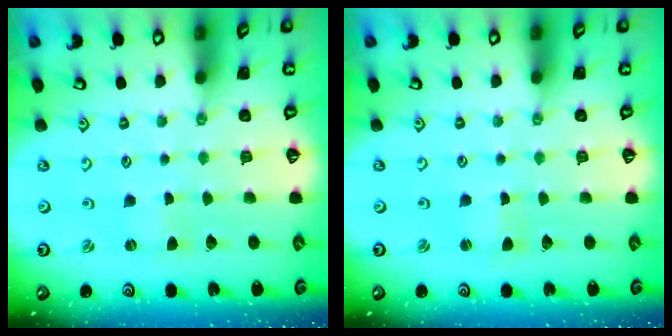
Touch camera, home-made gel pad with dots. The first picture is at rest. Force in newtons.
{"total": 1.3, "press": 1.3, "slide": 0.1}